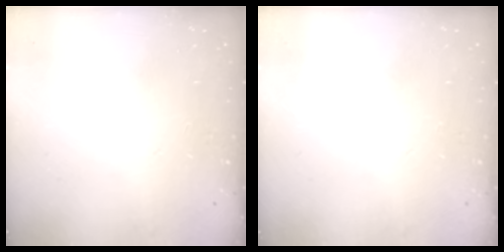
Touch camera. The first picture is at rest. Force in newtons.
{"total": 0.0}